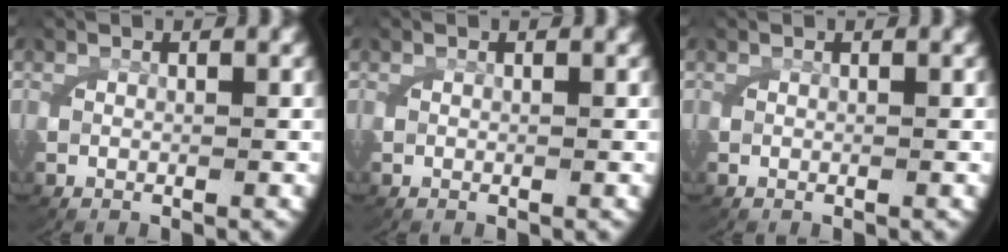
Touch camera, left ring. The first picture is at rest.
{"total": 0.0}
{"total": 0.0}